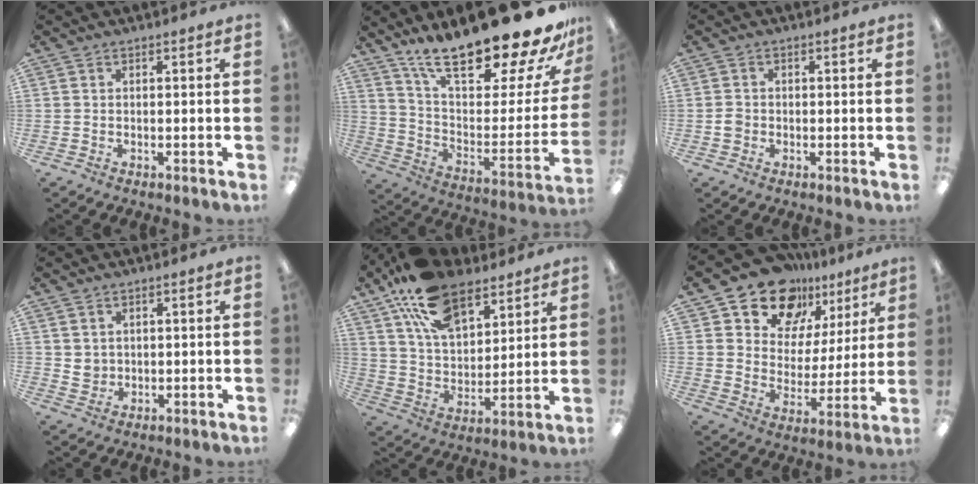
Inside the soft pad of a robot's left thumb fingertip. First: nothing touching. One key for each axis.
{"total": 26.3, "fx": 20.0, "fy": 7.2, "fz": 15.4, "tx": -0.211, "ty": -0.153, "tz": 0.337}
{"total": 1.9, "fx": -0.4, "fy": 1.7, "fz": 0.6, "tx": -0.012, "ty": 0.004, "tz": -0.010}
{"total": 2.9, "fx": 1.4, "fy": 2.5, "fz": 0.4, "tx": -0.005, "ty": -0.001, "tz": 0.025}
{"total": 18.5, "fx": 11.9, "fy": 9.8, "fz": 10.3, "tx": -0.186, "ty": -0.049, "tz": 0.217}
{"total": 16.7, "fx": 12.9, "fy": 9.4, "fz": 4.7, "tx": -0.086, "ty": -0.096, "tz": 0.235}